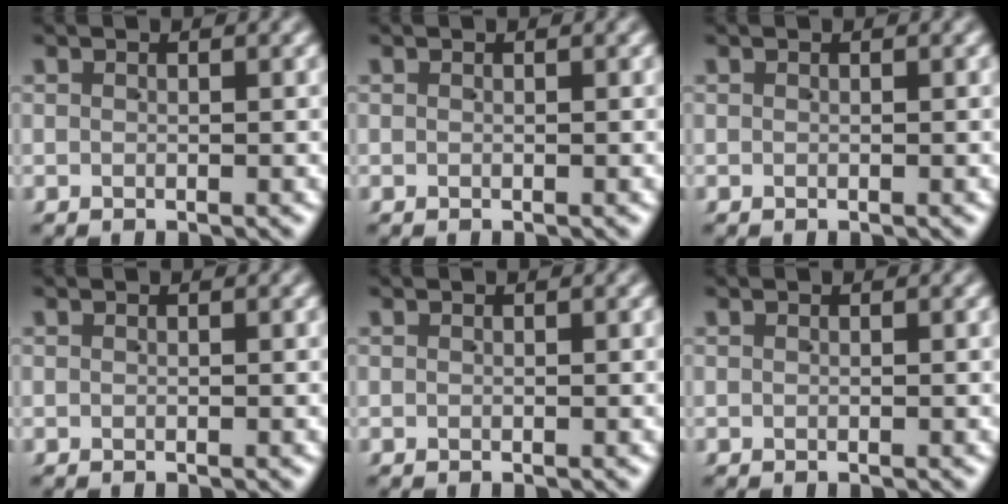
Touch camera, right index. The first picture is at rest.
{"total": 0.0}
{"total": 0.0}
{"total": 0.0}
{"total": 0.0}
{"total": 0.0}